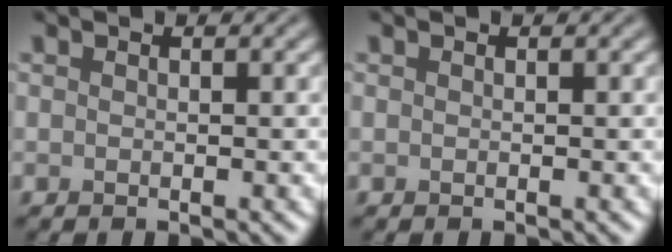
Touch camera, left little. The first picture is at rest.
{"total": 0.0}